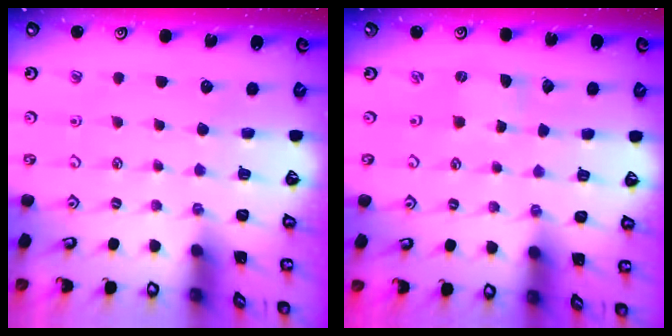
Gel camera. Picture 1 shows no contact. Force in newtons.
{"total": 0.0}